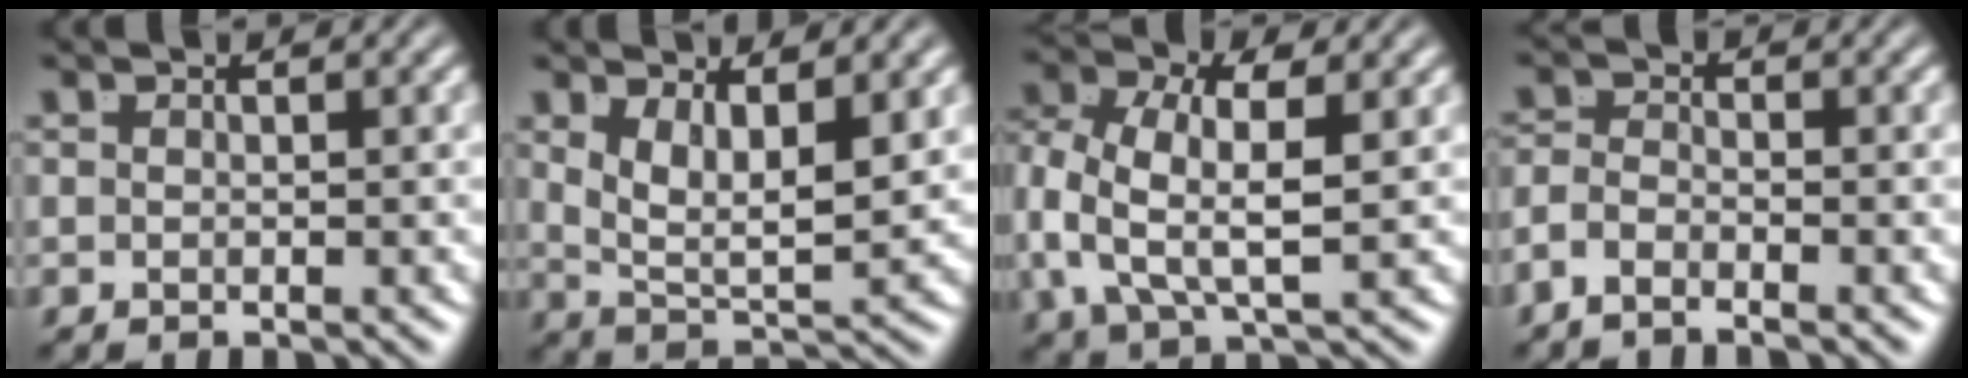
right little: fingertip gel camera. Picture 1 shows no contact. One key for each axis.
{"total": 4.8, "fx": 1.1, "fy": 2.8, "fz": 3.7, "tx": -0.080, "ty": -0.020, "tz": 0.021}
{"total": 6.0, "fx": 0.1, "fy": 3.5, "fz": 4.9, "tx": -0.120, "ty": -0.029, "tz": 0.014}
{"total": 2.4, "fx": -1.9, "fy": 1.0, "fz": 1.1, "tx": -0.029, "ty": -0.016, "tz": -0.031}